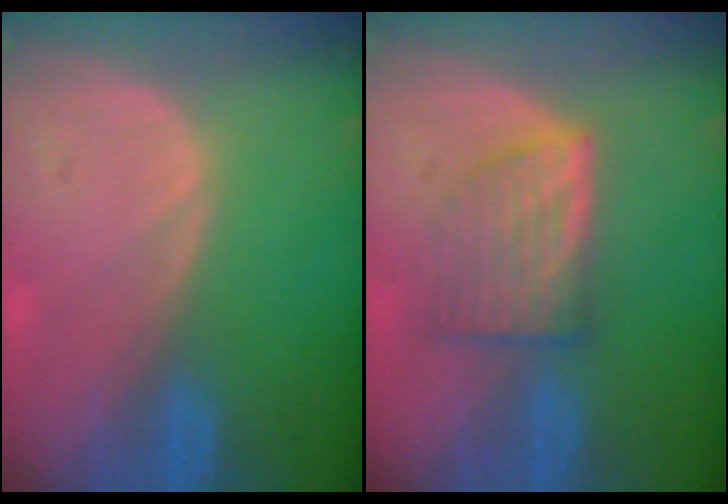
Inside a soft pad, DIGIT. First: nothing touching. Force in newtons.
{"total": 6.2, "press": 5.9, "slide": 1.8}